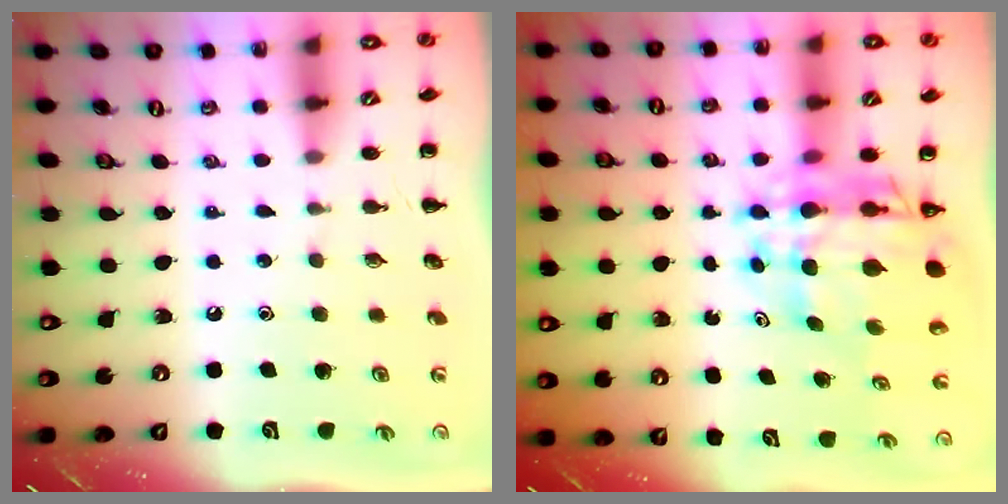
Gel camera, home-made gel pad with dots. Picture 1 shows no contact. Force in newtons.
{"total": 11.5, "press": 10.8, "slide": 3.9}